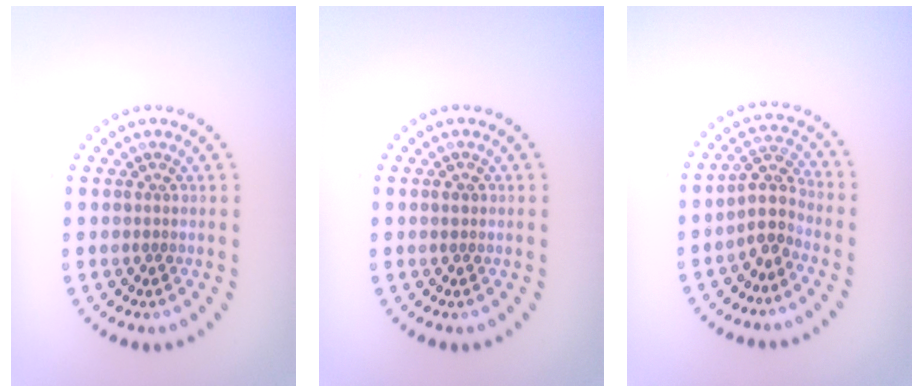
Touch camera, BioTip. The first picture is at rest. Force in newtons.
{"total": 1.0, "press": 1.0, "slide": 0.2}
{"total": 2.9, "press": 2.1, "slide": 2.0}